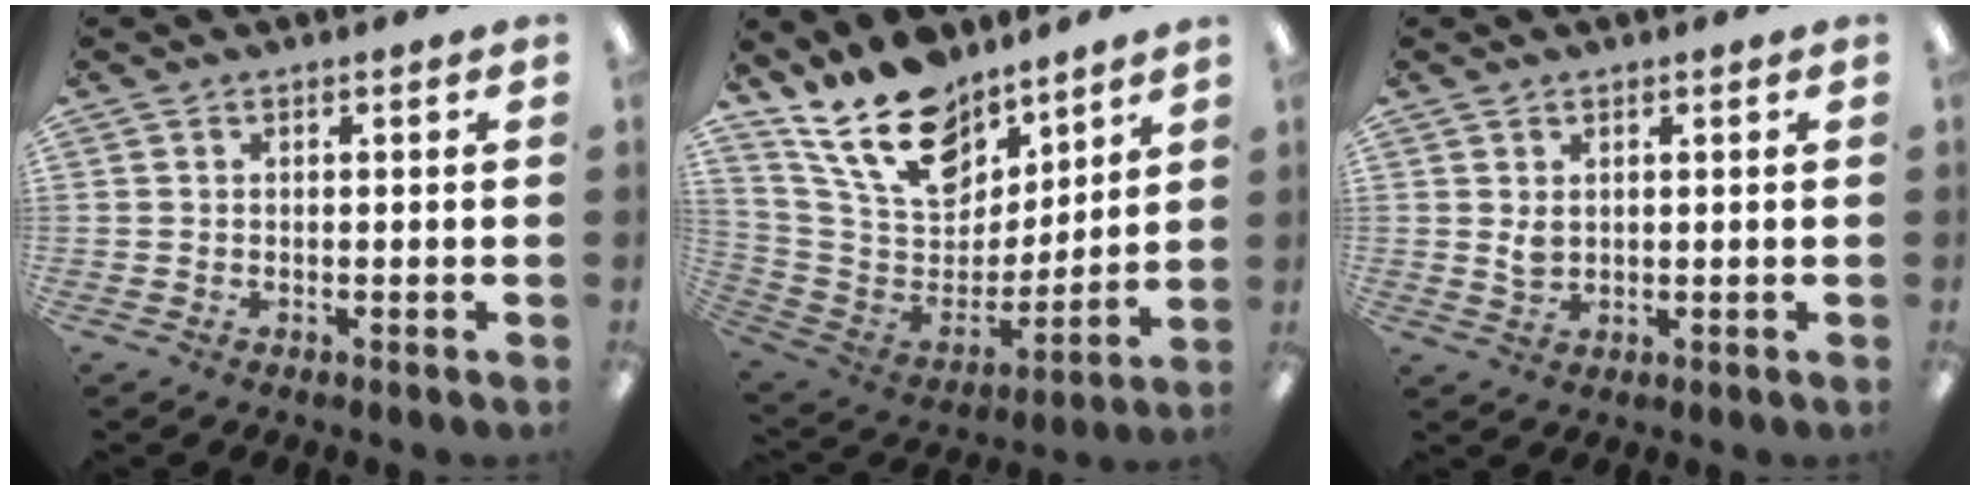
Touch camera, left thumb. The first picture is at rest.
{"total": 19.4, "force": [14.3, 9.8, 8.8], "torque": [-0.175, -0.082, 0.264]}
{"total": 2.5, "force": [1.0, 1.6, 1.6], "torque": [-0.028, -0.001, 0.017]}